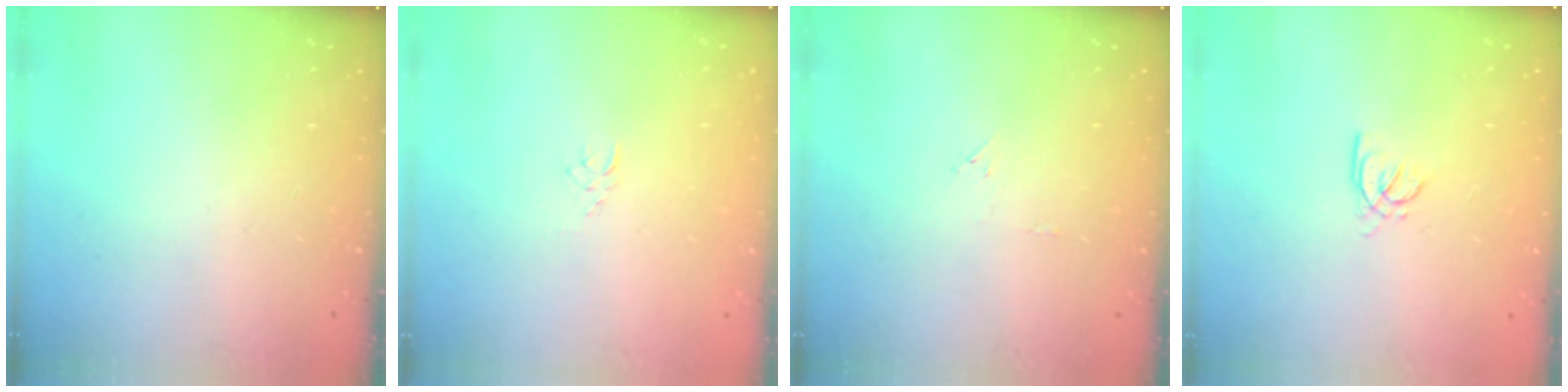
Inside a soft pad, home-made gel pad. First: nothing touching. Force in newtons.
{"total": 4.8, "press": 4.8, "slide": 0.3}
{"total": 4.7, "press": 4.7, "slide": 0.2}
{"total": 1.6, "press": 1.6, "slide": 0.3}